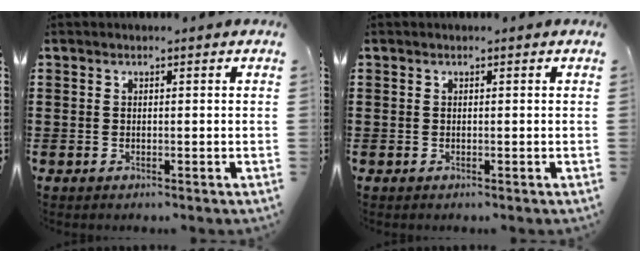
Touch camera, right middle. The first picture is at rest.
{"total": 0.0}